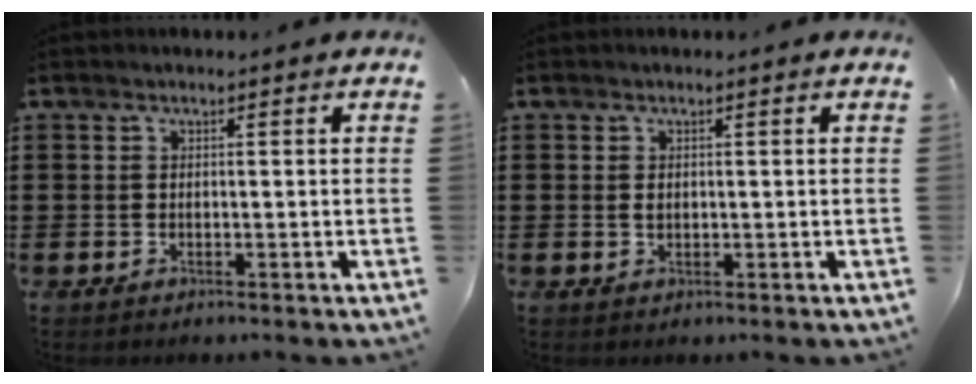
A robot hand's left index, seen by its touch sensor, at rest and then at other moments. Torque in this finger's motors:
{"motor_torque": [0.21, 0.16, 0.17, 0.01]}